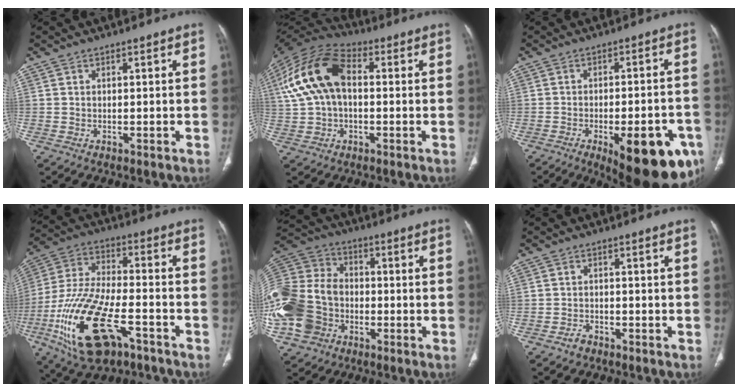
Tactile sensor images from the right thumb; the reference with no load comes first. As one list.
[{"total": 16.5, "force": [2.3, 10.2, 12.9], "torque": [-0.257, 0.037, 0.034]}, {"total": 19.4, "force": [-8.8, 7.1, 15.8], "torque": [-0.146, 0.025, -0.105]}, {"total": 21.8, "force": [-9.5, 9.5, 17.1], "torque": [-0.365, 0.029, -0.163]}, {"total": 22.5, "force": [-6.2, 17.6, 12.6], "torque": [-0.314, 0.043, -0.117]}, {"total": 1.8, "force": [-1.3, 1.1, 0.5], "torque": [-0.013, 0.010, -0.023]}]